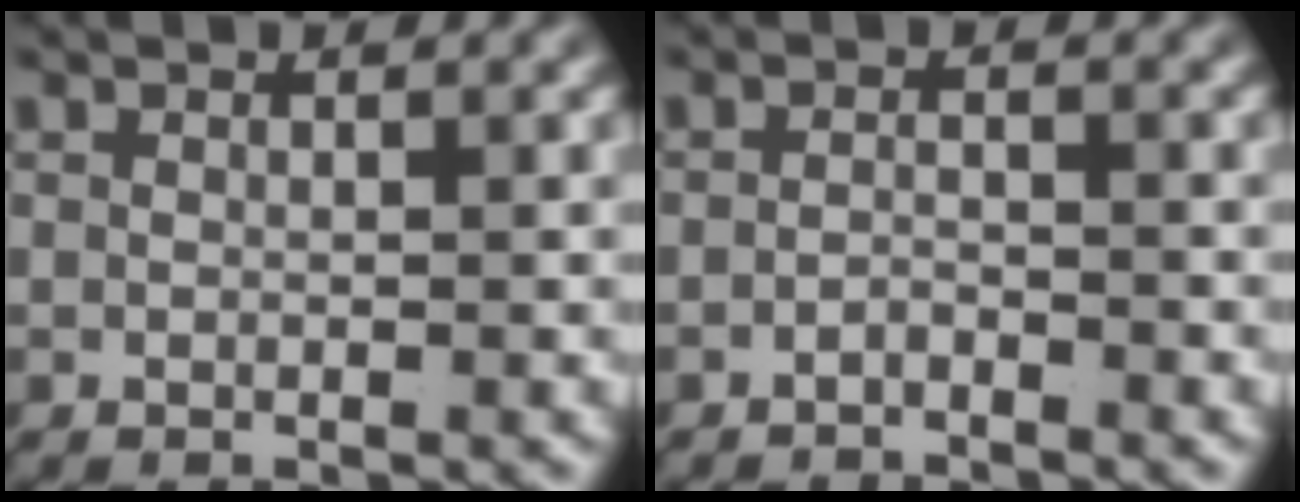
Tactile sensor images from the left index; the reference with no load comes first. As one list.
[{"total": 1.5, "force": [-1.5, 0.1, 0.2], "torque": [-0.003, -0.008, -0.025]}]